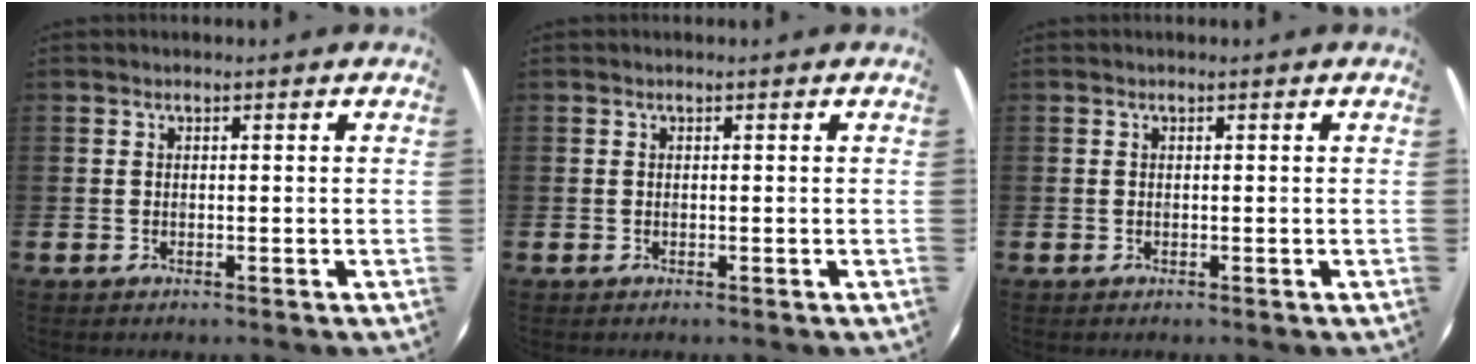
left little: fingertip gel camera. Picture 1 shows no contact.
{"total": 0.0}
{"total": 0.0}